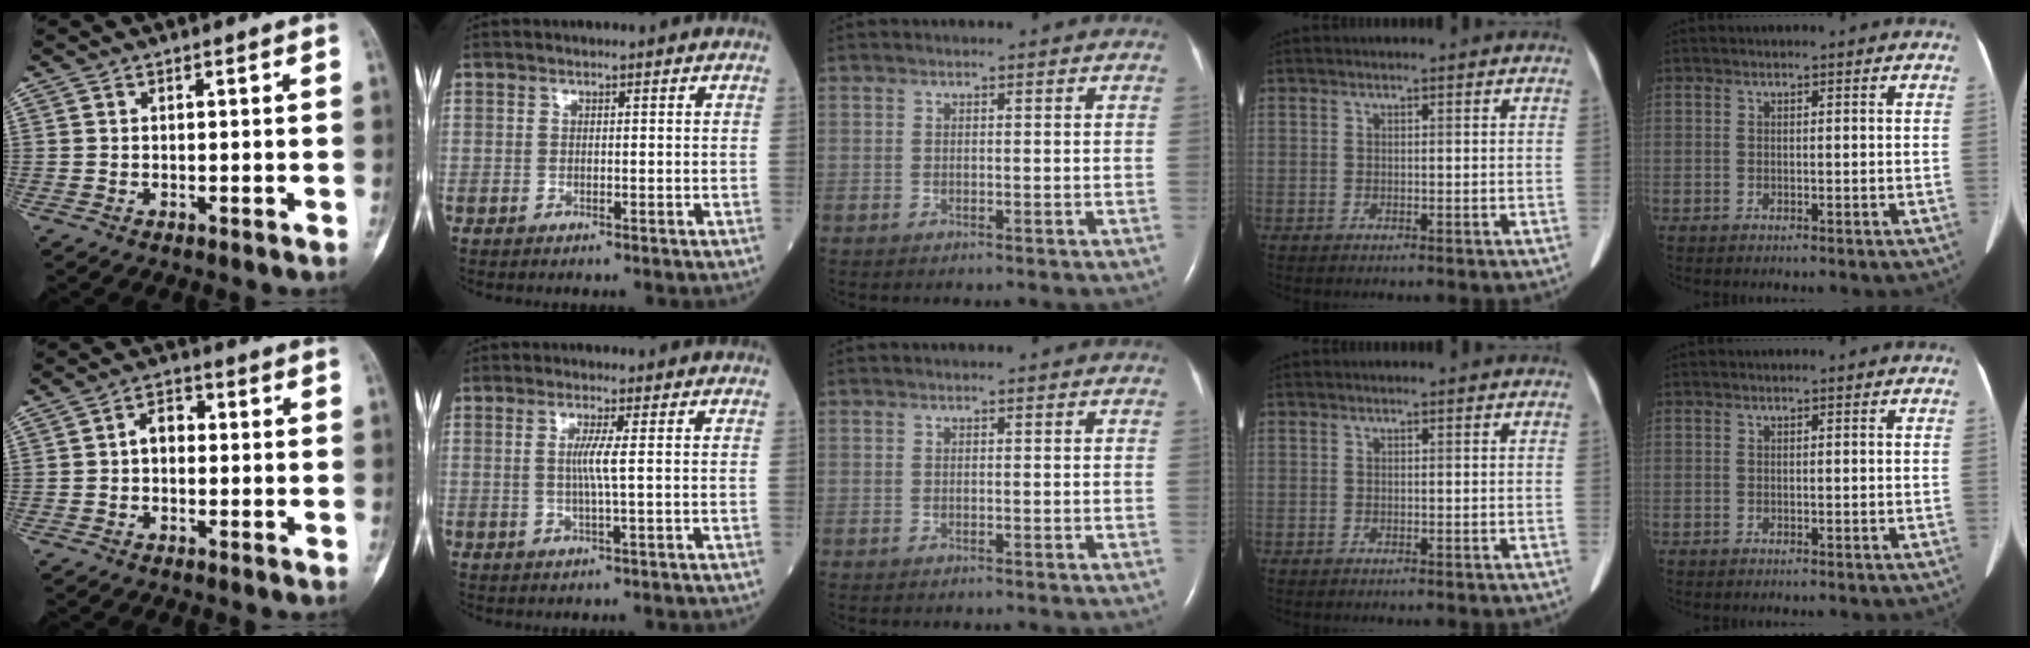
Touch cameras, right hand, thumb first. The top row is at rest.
{"thumb": {"total": 3.7, "force": [-0.2, 2.7, 2.6], "torque": [-0.028, 0.018, -0.012]}, "index": {"total": 3.2, "force": [0.4, -0.7, 3.1], "torque": [-0.066, -0.005, 0.007]}}